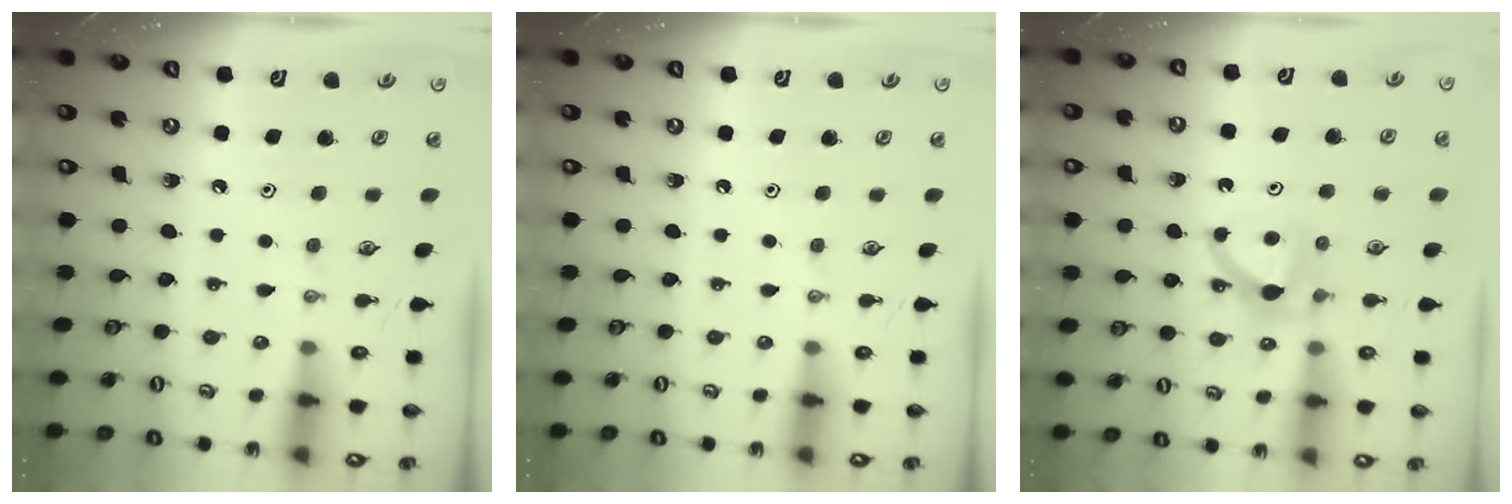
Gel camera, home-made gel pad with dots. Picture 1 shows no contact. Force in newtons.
{"total": 0.0}
{"total": 6.3, "press": 6.3, "slide": 0.7}